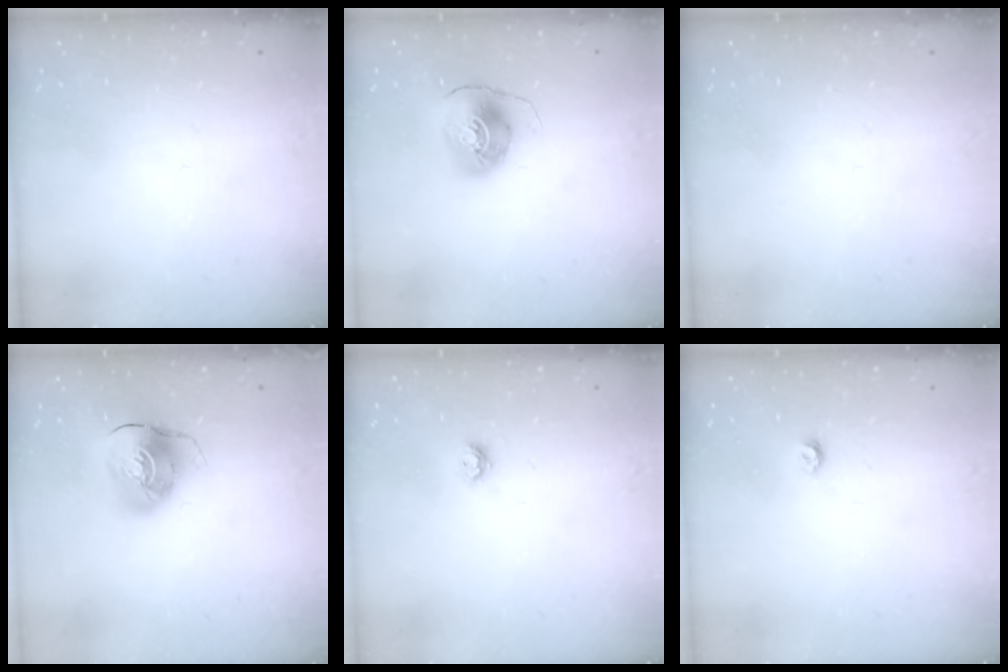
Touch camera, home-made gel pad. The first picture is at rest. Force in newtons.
{"total": 7.7, "press": 7.7, "slide": 0.7}
{"total": 0.0}
{"total": 9.7, "press": 9.6, "slide": 1.4}
{"total": 4.3, "press": 4.3, "slide": 0.6}
{"total": 3.2, "press": 3.2, "slide": 0.3}